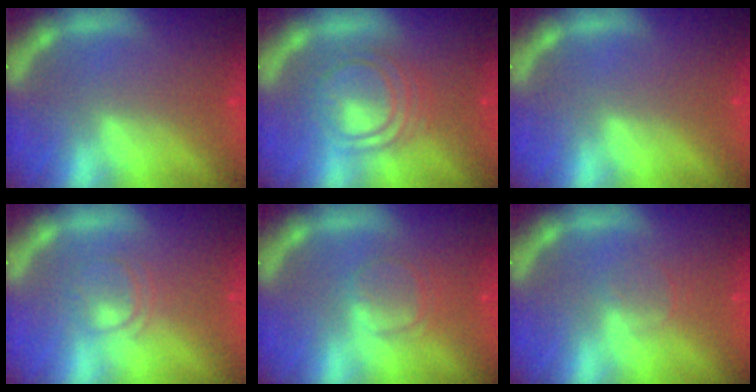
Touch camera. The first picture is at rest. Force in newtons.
{"total": 6.5}
{"total": 0.0}
{"total": 2.4}
{"total": 3.0}
{"total": 1.4}